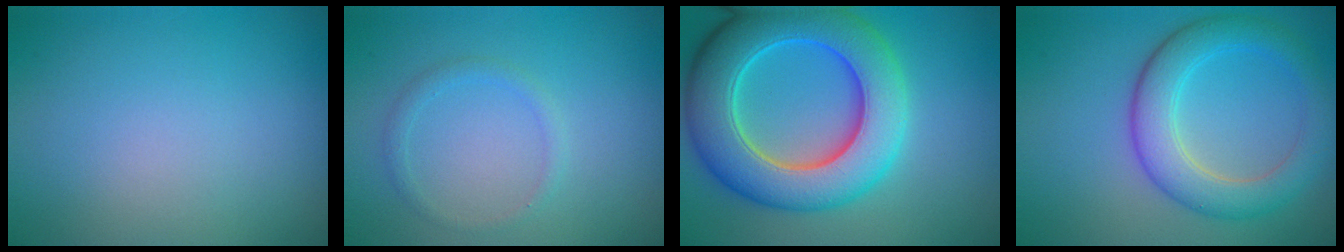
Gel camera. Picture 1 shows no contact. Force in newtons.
{"total": 1.2, "press": 1.2, "slide": 0.1}
{"total": 10.1, "press": 10.1, "slide": 0.6}
{"total": 5.1, "press": 5.1, "slide": 0.0}